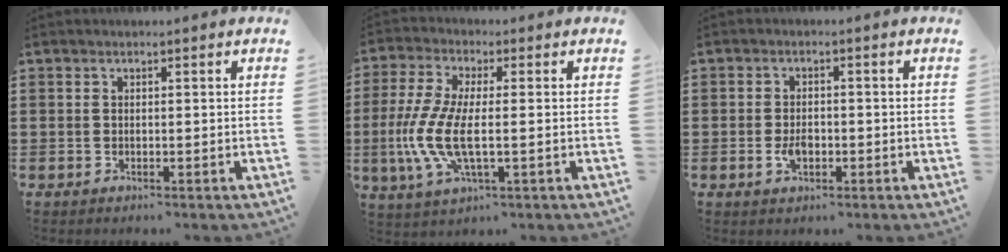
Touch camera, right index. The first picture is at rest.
{"total": 8.8, "force": [-1.6, 2.8, 8.1], "torque": [-0.197, -0.020, -0.037]}
{"total": 3.0, "force": [-0.8, 1.7, 2.4], "torque": [-0.051, 0.000, -0.015]}